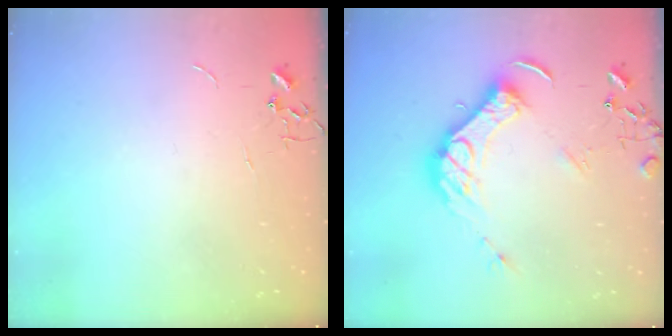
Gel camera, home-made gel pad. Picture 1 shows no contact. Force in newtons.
{"total": 15.5, "press": 15.4, "slide": 2.0}